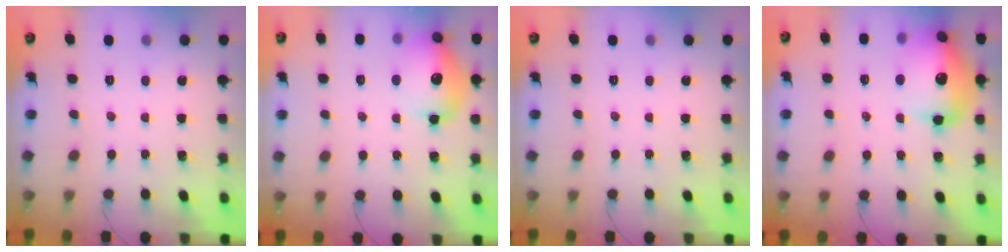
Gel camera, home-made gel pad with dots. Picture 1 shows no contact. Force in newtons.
{"total": 14.5, "press": 14.5, "slide": 1.2}
{"total": 0.0}
{"total": 17.8, "press": 17.6, "slide": 2.3}